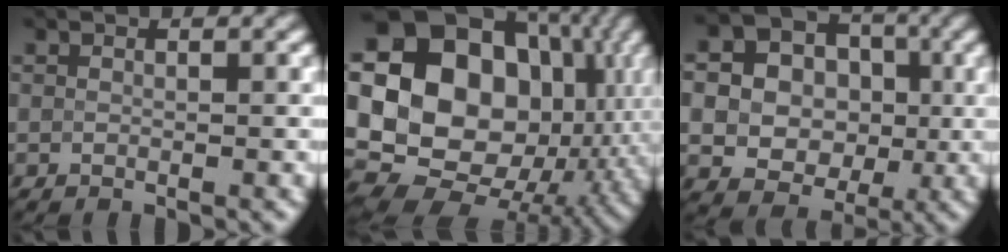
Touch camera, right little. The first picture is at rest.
{"total": 19.0, "force": [1.8, 14.8, 11.8], "torque": [-0.200, 0.008, 0.054]}
{"total": 12.7, "force": [-0.2, 11.4, 5.4], "torque": [-0.122, 0.012, -0.013]}